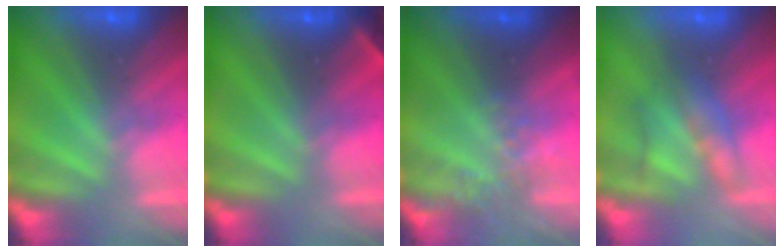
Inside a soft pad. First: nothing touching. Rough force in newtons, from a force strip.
{"total": 2.0}
{"total": 2.4}
{"total": 2.3}